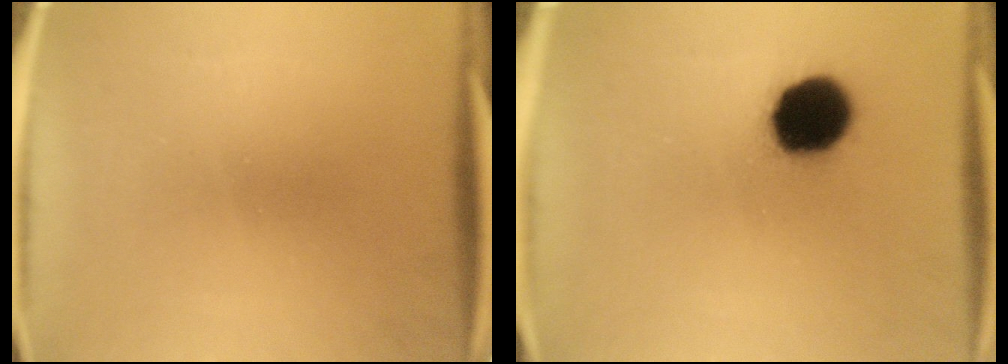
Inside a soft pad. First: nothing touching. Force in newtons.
{"total": 14.1}